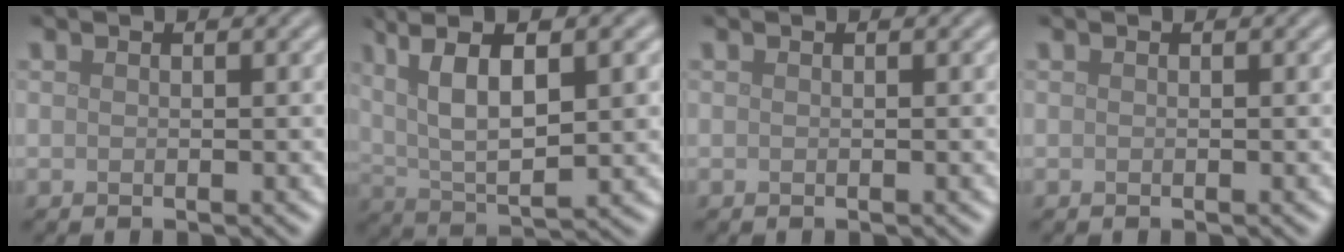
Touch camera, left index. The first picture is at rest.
{"total": 8.6, "force": [2.9, 3.1, 7.5], "torque": [-0.143, 0.007, 0.051]}
{"total": 0.0}
{"total": 0.0}